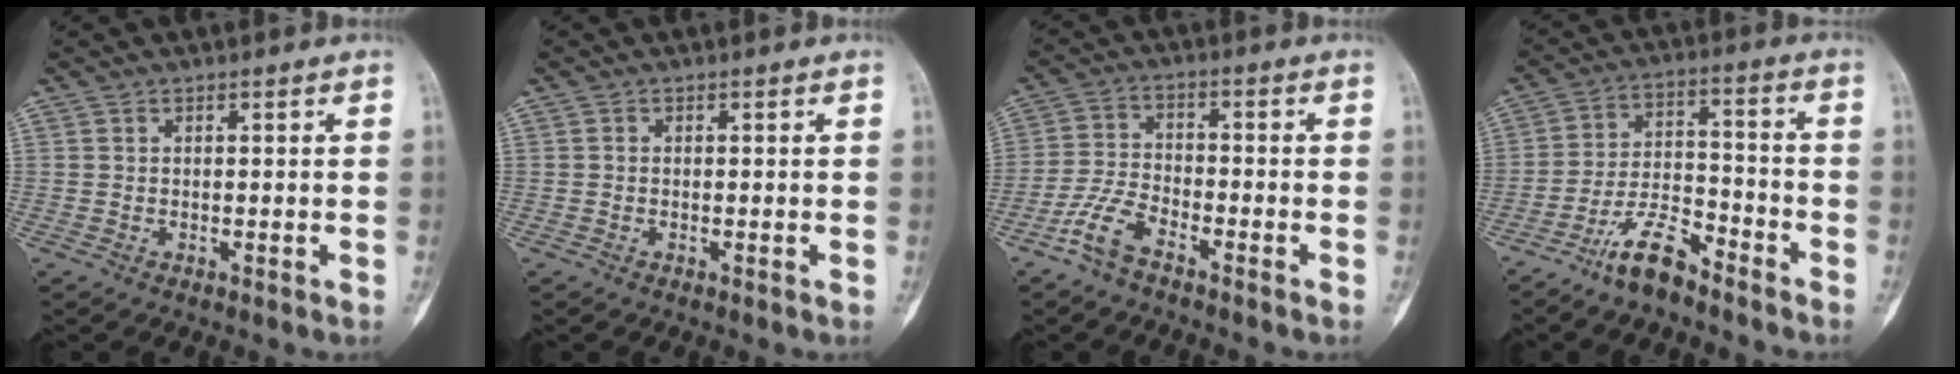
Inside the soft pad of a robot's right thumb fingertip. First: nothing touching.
{"total": 0.0}
{"total": 6.3, "force": [-4.4, 2.4, 3.9], "torque": [-0.091, 0.022, -0.093]}
{"total": 9.2, "force": [-7.2, 2.9, 5.1], "torque": [-0.096, 0.055, -0.137]}